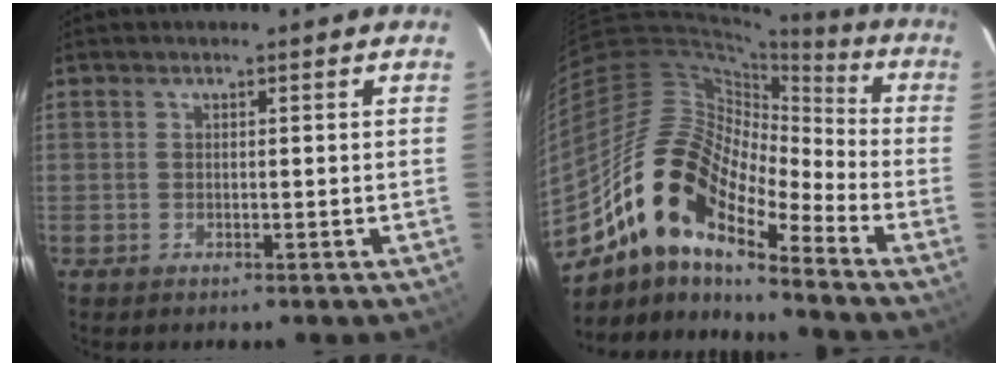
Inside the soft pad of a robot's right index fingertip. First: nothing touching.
{"total": 17.8, "force": [-11.8, 6.6, 11.6], "torque": [-0.198, -0.005, -0.239]}